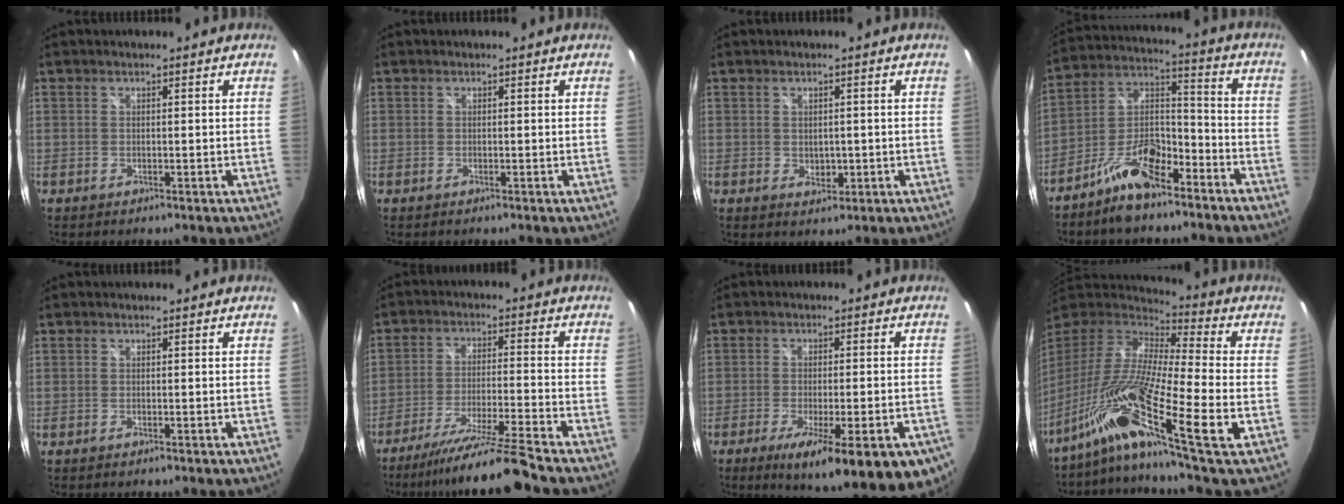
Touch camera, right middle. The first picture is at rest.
{"total": 0.0}
{"total": 2.6, "force": [-0.2, 2.1, 1.6], "torque": [-0.021, -0.003, -0.002]}
{"total": 12.1, "force": [-8.3, 4.5, 7.5], "torque": [-0.152, 0.022, -0.147]}
{"total": 0.0}
{"total": 12.5, "force": [-11.0, -2.9, 5.0], "torque": [-0.111, -0.015, -0.189]}
{"total": 18.0, "force": [-10.9, 4.3, 13.7], "torque": [-0.201, -0.055, -0.147]}
{"total": 19.3, "force": [-9.5, 1.0, 16.8], "torque": [-0.307, -0.030, -0.198]}